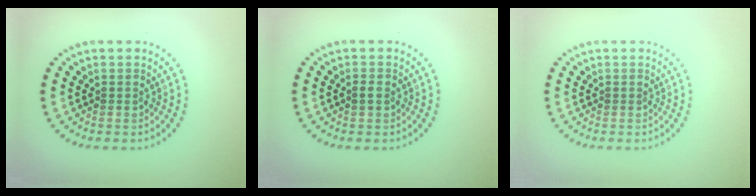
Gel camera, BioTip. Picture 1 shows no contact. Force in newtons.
{"total": 0.8, "press": 0.8, "slide": 0.1}
{"total": 0.0}